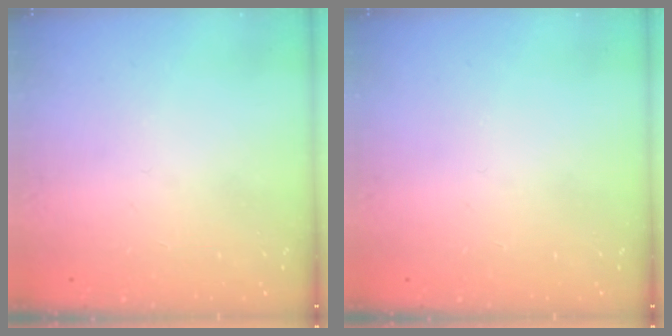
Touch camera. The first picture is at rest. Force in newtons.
{"total": 0.0}